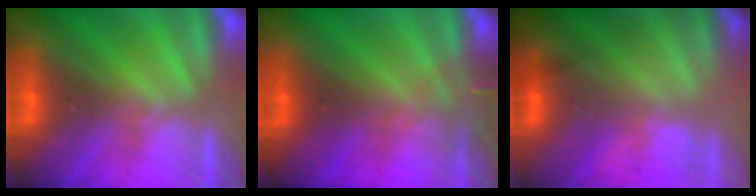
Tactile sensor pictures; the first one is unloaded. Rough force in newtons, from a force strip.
{"total": 3.0}
{"total": 2.8}